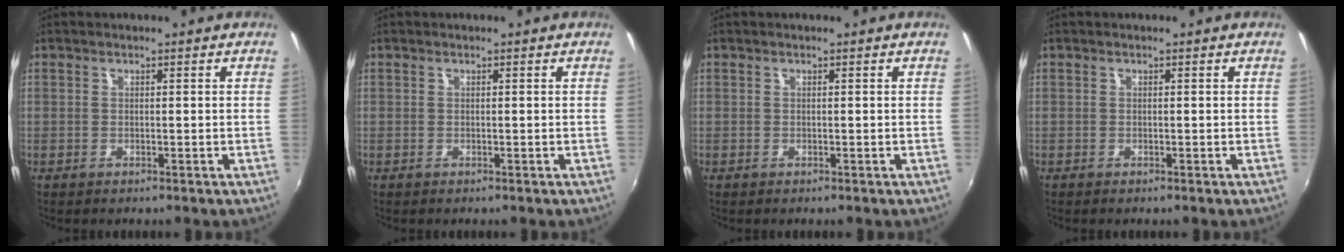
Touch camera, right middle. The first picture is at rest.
{"total": 0.0}
{"total": 0.0}
{"total": 0.0}